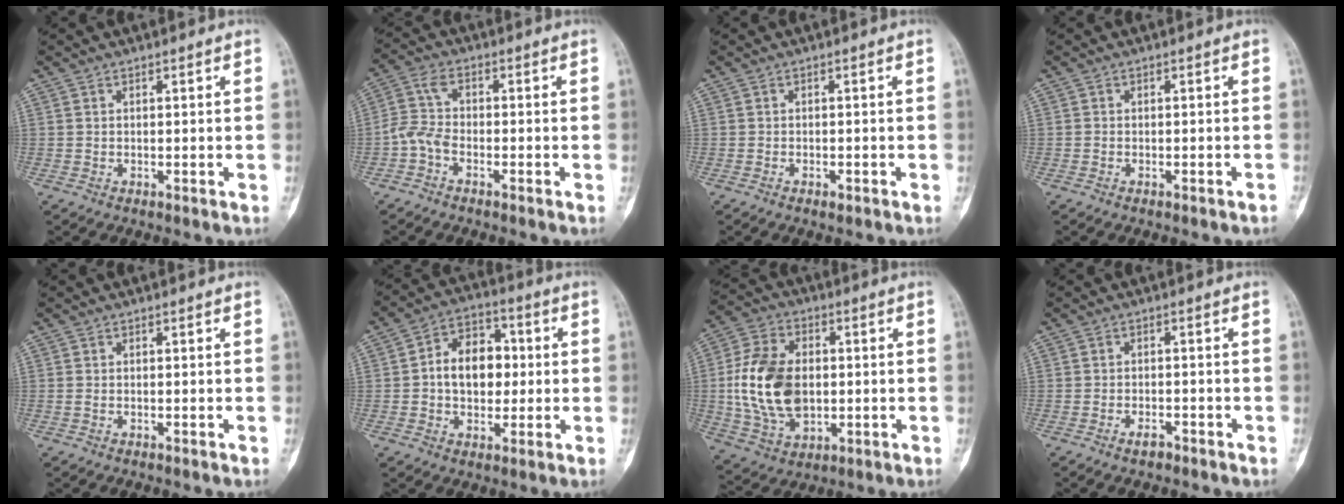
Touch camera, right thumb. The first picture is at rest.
{"total": 5.2, "force": [-2.3, 3.2, 3.4], "torque": [-0.074, 0.021, -0.057]}
{"total": 1.2, "force": [-0.8, 0.6, 0.6], "torque": [-0.007, 0.005, -0.010]}
{"total": 0.8, "force": [-0.7, 0.3, 0.3], "torque": [-0.007, 0.006, -0.009]}
{"total": 0.5, "force": [-0.2, 0.3, 0.4], "torque": [-0.013, 0.003, -0.005]}
{"total": 11.7, "force": [0.2, 8.4, 8.2], "torque": [-0.090, 0.023, -0.003]}
{"total": 17.2, "force": [-0.3, 11.4, 12.9], "torque": [-0.229, 0.006, 0.002]}
{"total": 2.2, "force": [-1.7, 1.1, 1.0], "torque": [-0.014, 0.010, -0.027]}